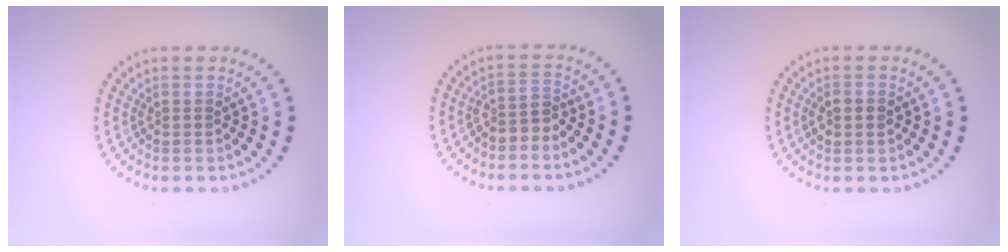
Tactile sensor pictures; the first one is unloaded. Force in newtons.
{"total": 1.9, "press": 1.4, "slide": 1.2}
{"total": 1.4, "press": 1.4, "slide": 0.1}